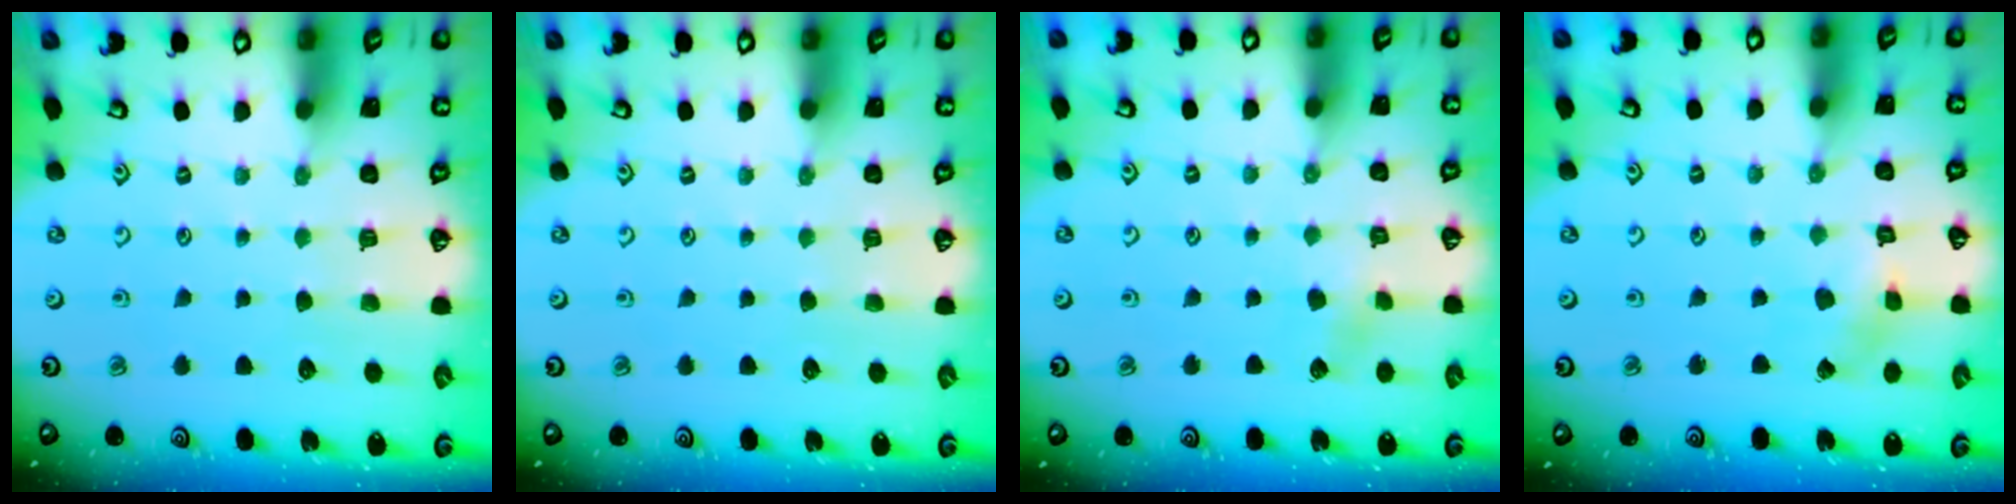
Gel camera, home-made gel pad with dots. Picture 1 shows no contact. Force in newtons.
{"total": 0.0}
{"total": 3.0, "press": 3.0, "slide": 0.3}
{"total": 2.9, "press": 2.9, "slide": 0.3}